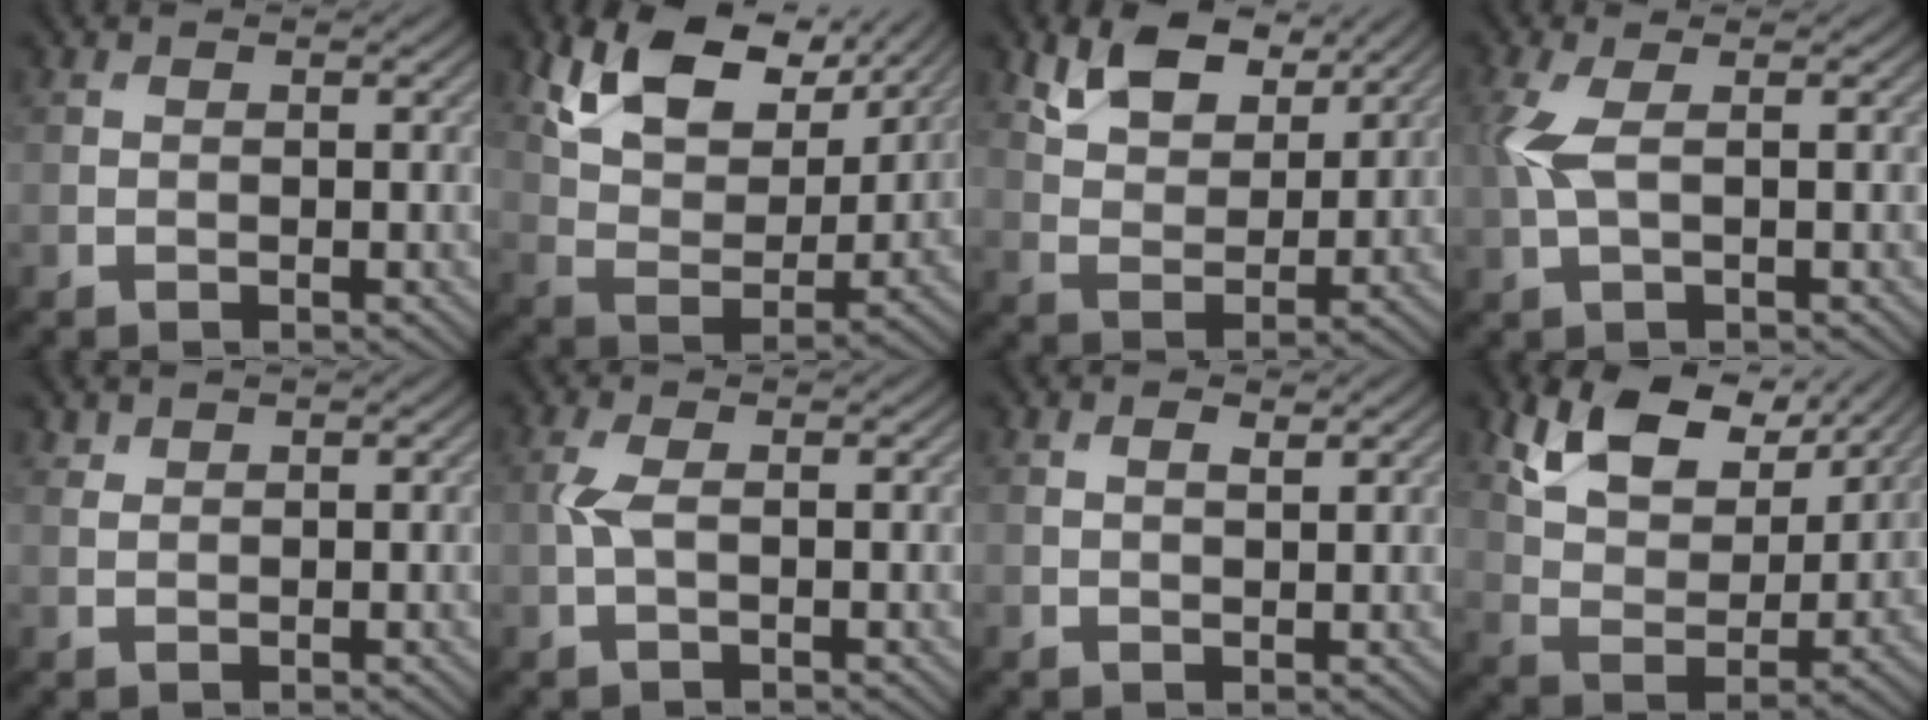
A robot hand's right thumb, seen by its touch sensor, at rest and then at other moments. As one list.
[{"total": 12.6, "force": [7.3, 6.6, 7.9], "torque": [-0.165, 0.005, 0.129]}, {"total": 8.4, "force": [5.4, 4.4, 4.8], "torque": [-0.106, -0.004, 0.097]}, {"total": 3.6, "force": [0.5, 1.2, 3.4], "torque": [-0.091, 0.008, 0.009]}, {"total": 0.9, "force": [0.9, 0.3, 0.2], "torque": [-0.009, 0.001, 0.022]}, {"total": 2.1, "force": [0.0, 0.5, 2.0], "torque": [-0.053, 0.006, -0.002]}, {"total": 1.2, "force": [0.7, 0.4, 0.9], "torque": [-0.021, -0.001, 0.012]}, {"total": 11.4, "force": [6.7, 5.9, 7.1], "torque": [-0.153, 0.003, 0.119]}]